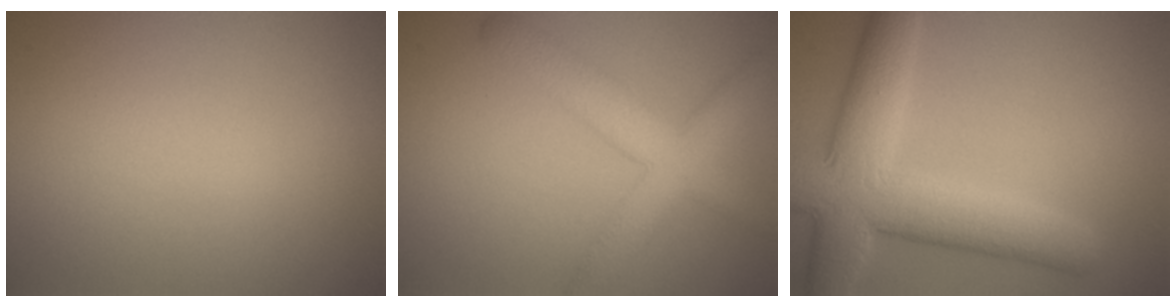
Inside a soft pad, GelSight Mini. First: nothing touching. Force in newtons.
{"total": 5.3, "press": 5.3, "slide": 0.2}
{"total": 8.7, "press": 8.7, "slide": 0.6}